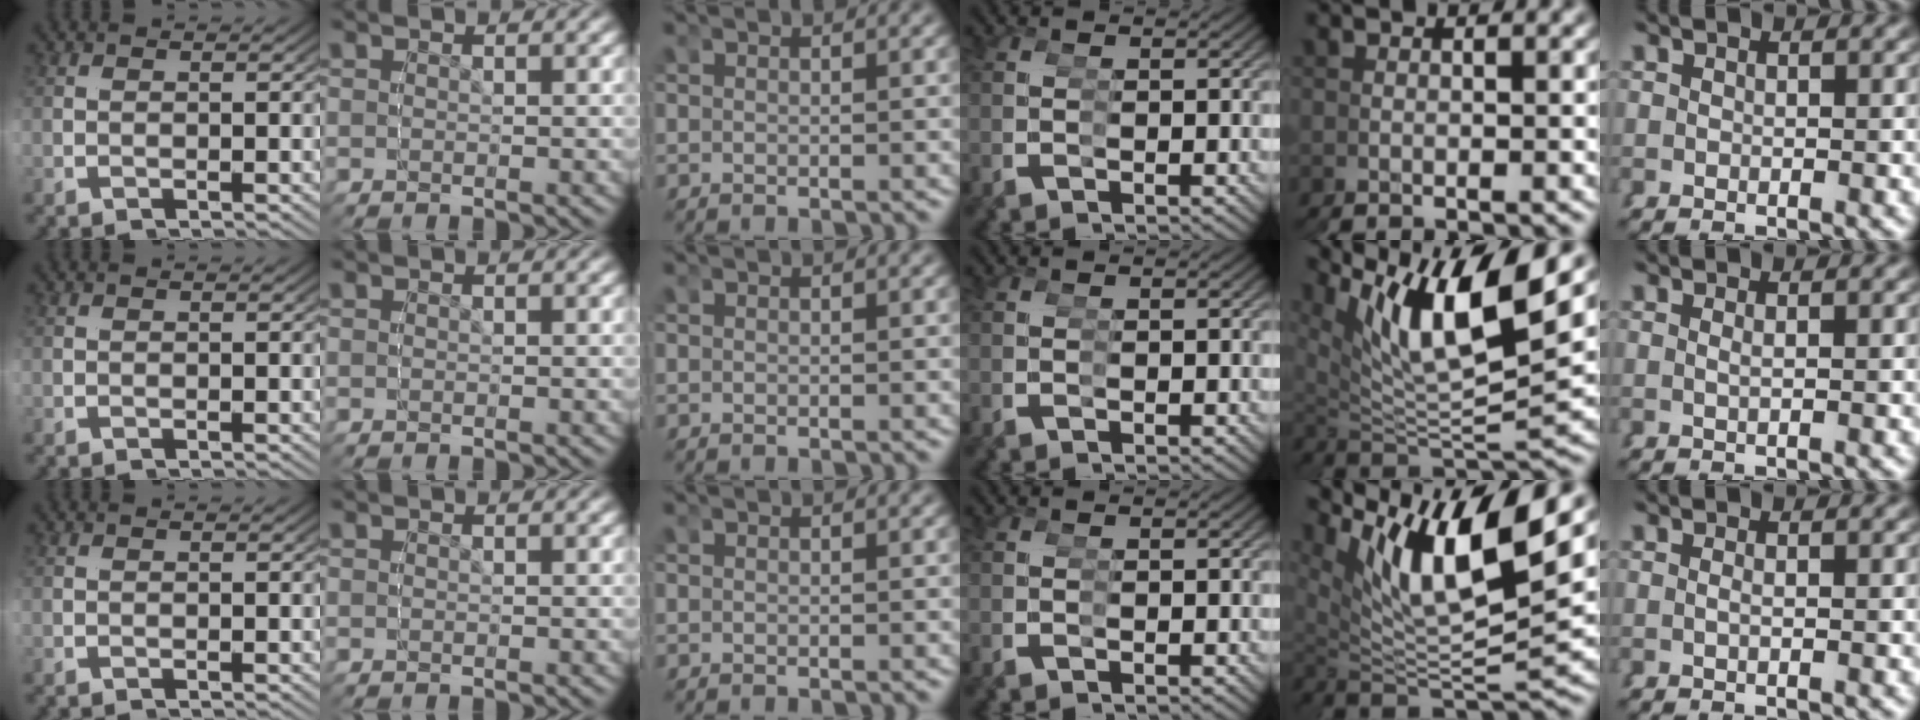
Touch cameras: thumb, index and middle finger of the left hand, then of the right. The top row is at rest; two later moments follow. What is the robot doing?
{"motion": "grasp_and_lifting", "object": "condiment"}